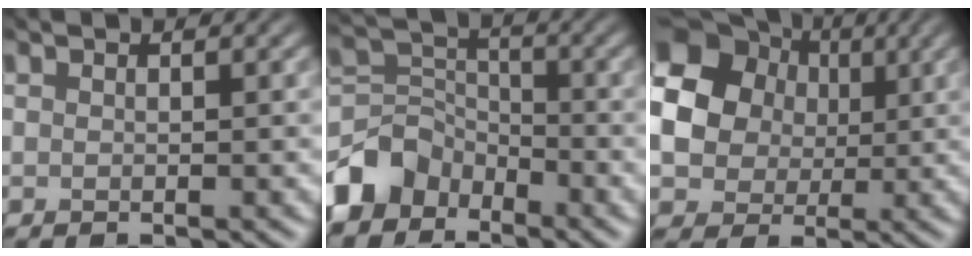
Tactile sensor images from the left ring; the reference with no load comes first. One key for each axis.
{"total": 5.3, "fx": -4.4, "fy": 3.0, "fz": 0.2, "tx": -0.005, "ty": 0.000, "tz": -0.089}
{"total": 15.9, "fx": 3.5, "fy": 14.1, "fz": 6.5, "tx": -0.158, "ty": 0.013, "tz": 0.058}